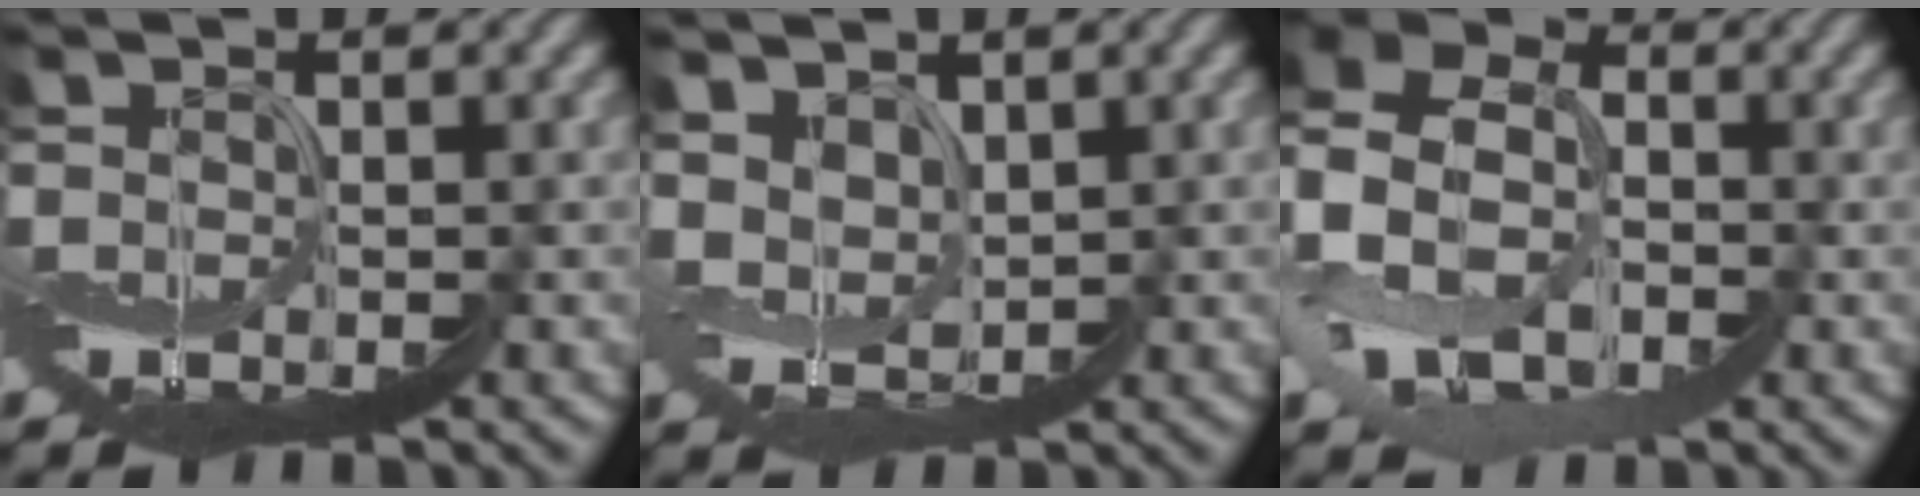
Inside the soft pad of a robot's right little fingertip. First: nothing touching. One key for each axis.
{"total": 1.7, "fx": 1.7, "fy": 0.3, "fz": -0.1, "tx": 0.001, "ty": 0.014, "tz": 0.026}
{"total": 8.4, "fx": -2.1, "fy": 6.8, "fz": 4.4, "tx": -0.114, "ty": -0.002, "tz": -0.059}